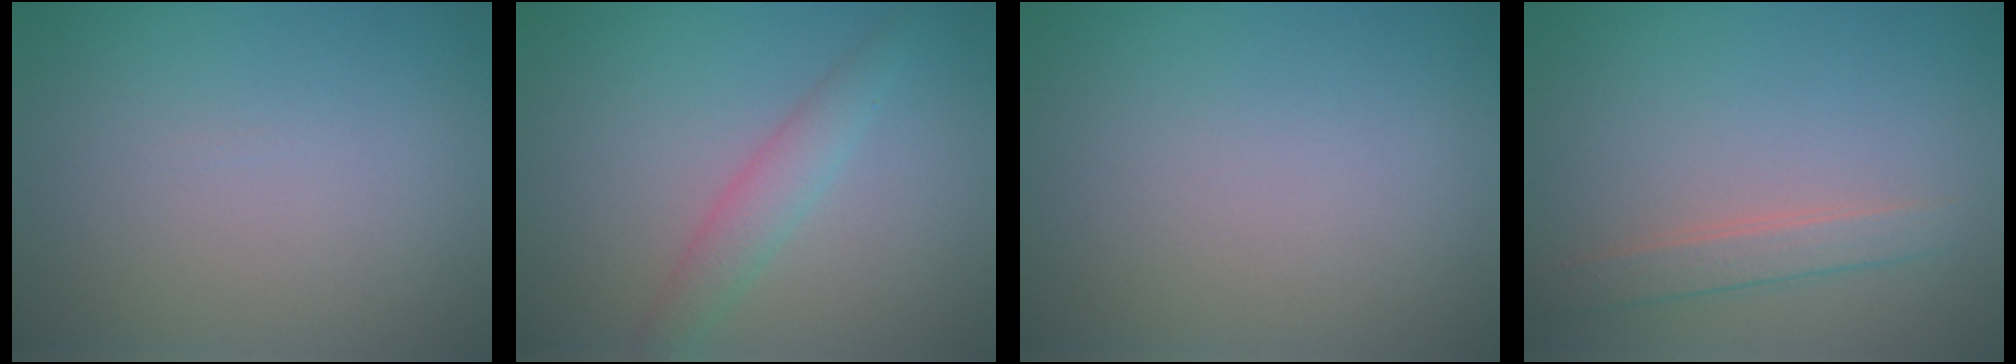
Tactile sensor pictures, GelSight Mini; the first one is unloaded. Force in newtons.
{"total": 2.9, "press": 2.9, "slide": 0.1}
{"total": 0.0}
{"total": 2.2, "press": 2.2, "slide": 0.2}